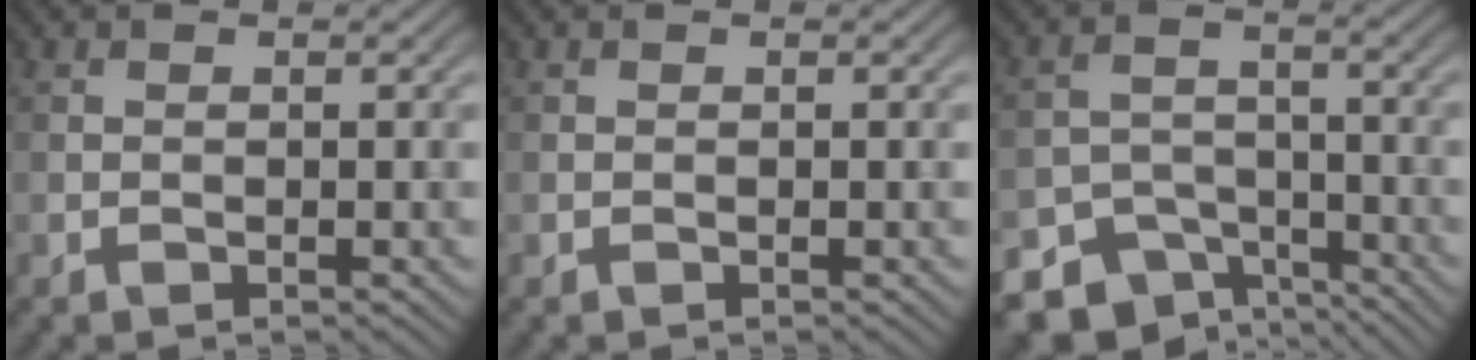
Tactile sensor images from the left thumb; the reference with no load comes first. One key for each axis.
{"total": 0.0}
{"total": 8.0, "fx": -6.2, "fy": 4.7, "fz": 2.2, "tx": -0.028, "ty": -0.011, "tz": -0.096}